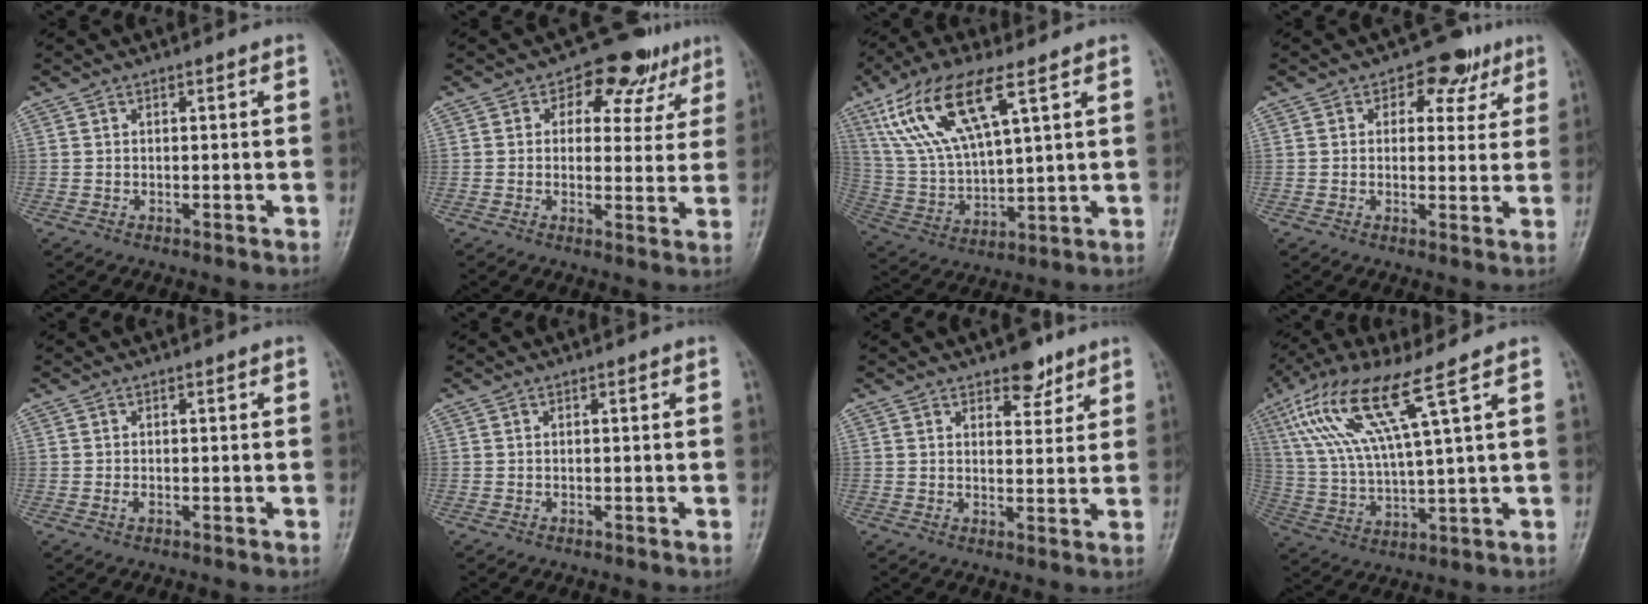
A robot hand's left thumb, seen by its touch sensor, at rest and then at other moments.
{"total": 10.0, "force": [4.9, 6.8, 5.4], "torque": [-0.011, -0.006, 0.060]}
{"total": 16.6, "force": [8.4, 5.7, 13.1], "torque": [-0.263, -0.015, 0.168]}
{"total": 6.8, "force": [3.4, 4.8, 3.5], "torque": [0.002, -0.006, 0.038]}
{"total": 0.8, "force": [-0.1, 0.5, 0.6], "torque": [-0.012, -0.002, -0.003]}
{"total": 0.0}
{"total": 5.3, "force": [3.7, 2.7, 2.6], "torque": [-0.009, -0.022, 0.053]}
{"total": 14.5, "force": [7.3, 1.4, 12.5], "torque": [-0.277, -0.015, 0.148]}